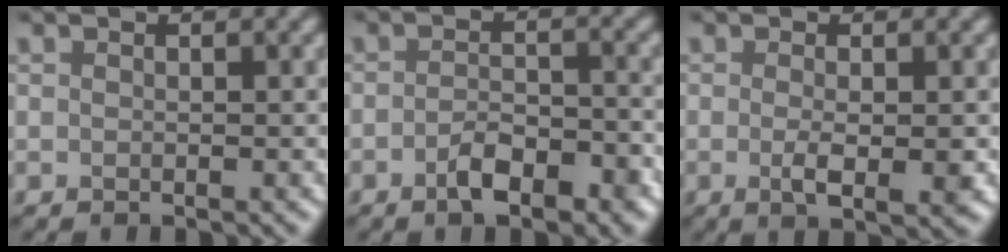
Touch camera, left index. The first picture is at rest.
{"total": 4.0, "force": [-2.2, 1.7, 2.9], "torque": [-0.046, 0.003, -0.038]}
{"total": 2.9, "force": [-0.5, 0.7, 2.8], "torque": [-0.052, -0.008, -0.007]}